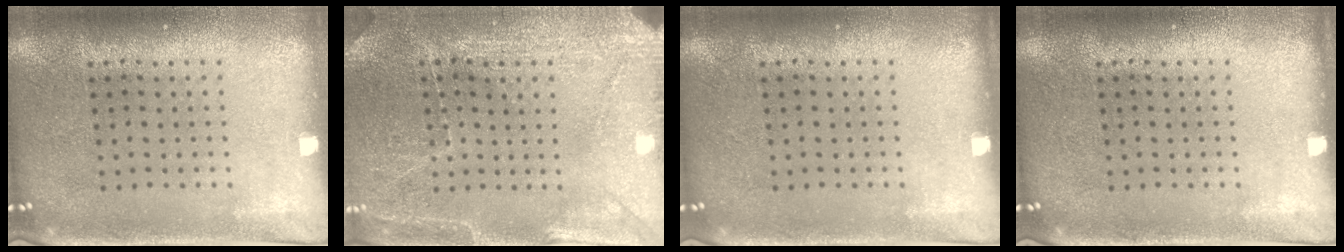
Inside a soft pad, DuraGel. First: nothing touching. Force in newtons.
{"total": 2.9, "press": 2.9, "slide": 0.2}
{"total": 0.0}
{"total": 0.0}